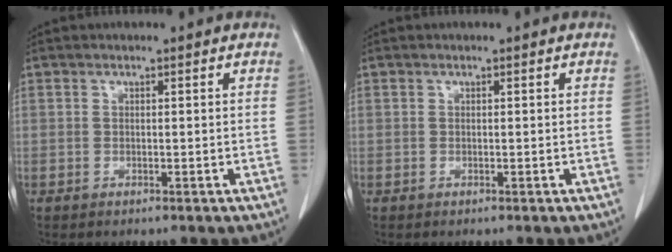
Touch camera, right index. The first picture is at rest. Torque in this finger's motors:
{"motor_torque": [0.00, 0.00, 0.00, 0.00]}